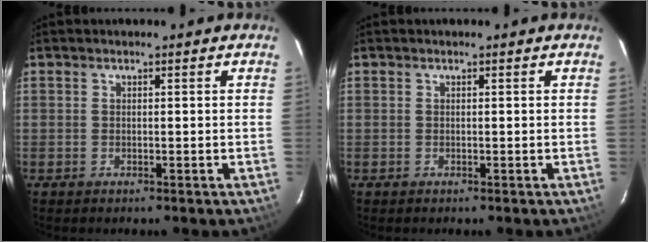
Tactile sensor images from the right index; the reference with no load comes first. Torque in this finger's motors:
{"motor_torque": [-0.01, 0.00, 0.01, 0.00]}